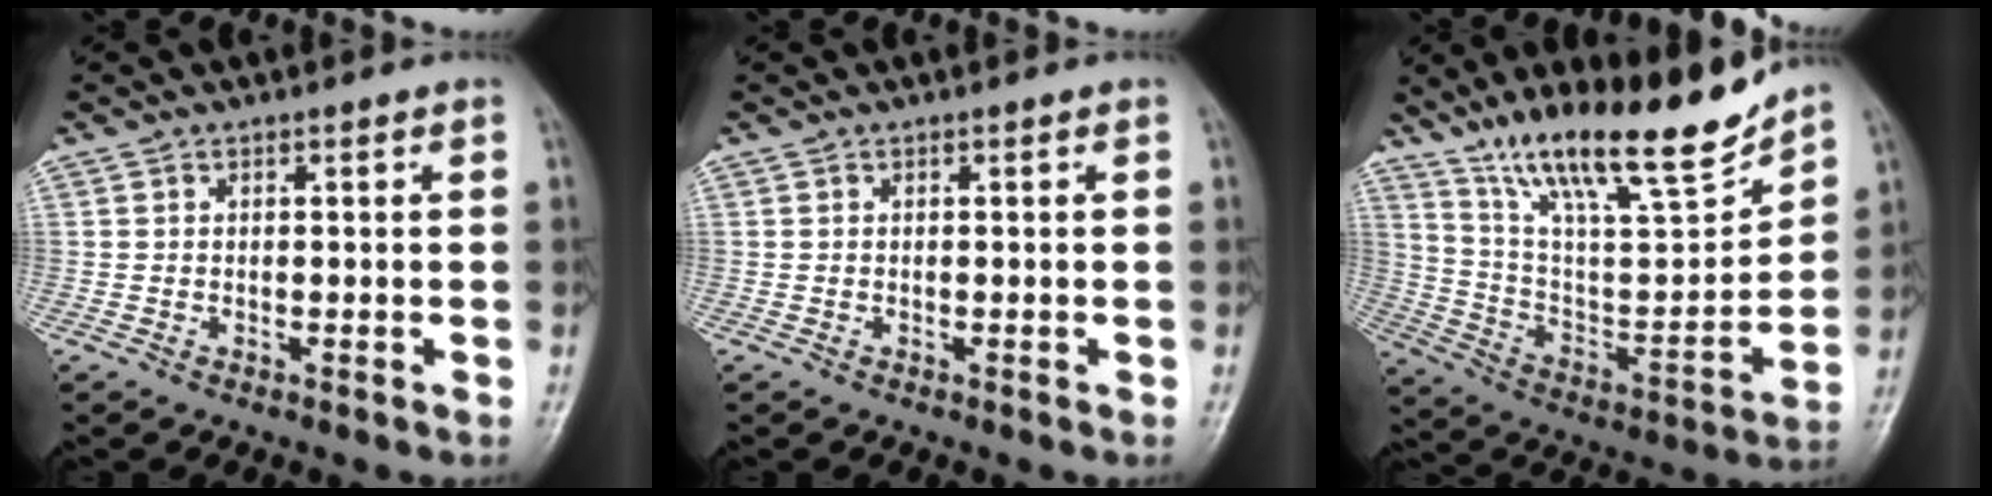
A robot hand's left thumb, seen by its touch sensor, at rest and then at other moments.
{"total": 0.0}
{"total": 22.2, "force": [16.6, 4.9, 13.8], "torque": [-0.199, -0.076, 0.292]}